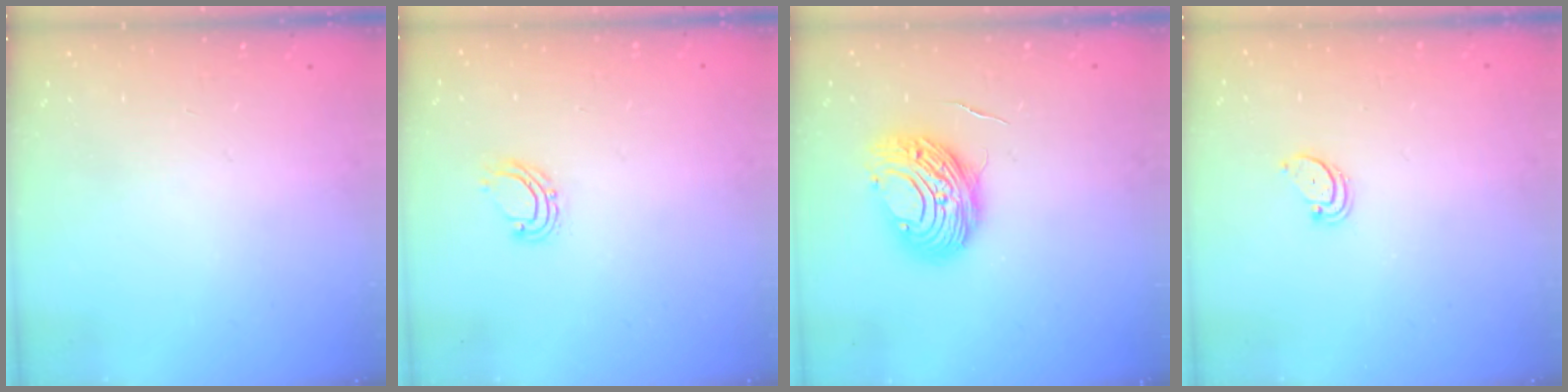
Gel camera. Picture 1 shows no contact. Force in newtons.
{"total": 4.9, "press": 4.8, "slide": 0.7}
{"total": 11.3, "press": 11.3, "slide": 0.9}
{"total": 1.9, "press": 1.9, "slide": 0.2}